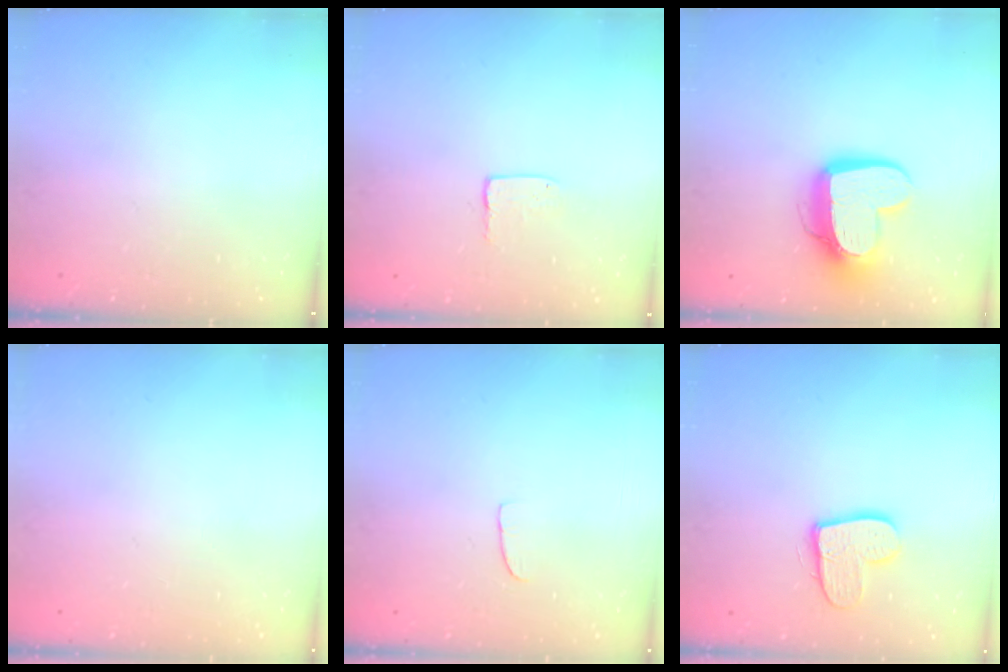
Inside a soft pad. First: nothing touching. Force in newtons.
{"total": 3.4, "press": 3.4, "slide": 0.2}
{"total": 14.0, "press": 13.9, "slide": 1.3}
{"total": 0.0}
{"total": 4.7, "press": 4.7, "slide": 0.3}
{"total": 12.0, "press": 11.9, "slide": 0.9}